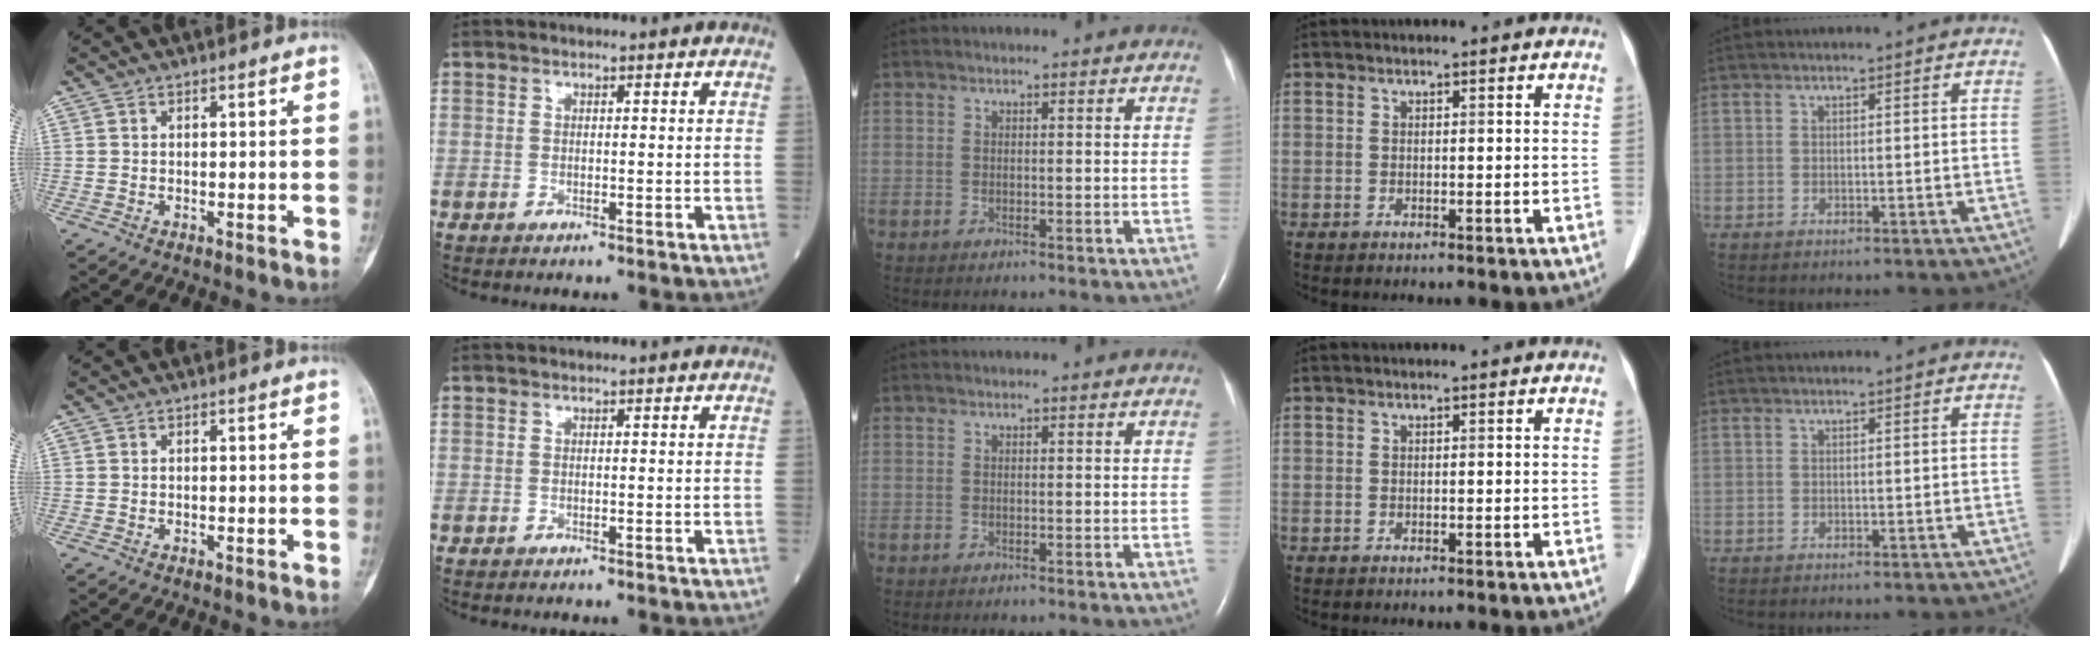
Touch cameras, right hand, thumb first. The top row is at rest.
{}